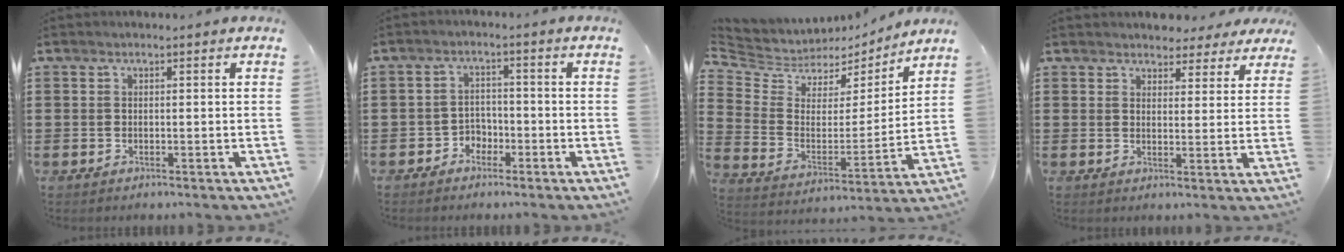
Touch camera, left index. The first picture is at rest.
{"total": 2.7, "force": [-2.0, 1.8, 0.5], "torque": [-0.018, 0.005, -0.045]}
{"total": 5.0, "force": [4.4, 2.4, 0.5], "torque": [-0.047, -0.036, 0.072]}
{"total": 3.8, "force": [3.6, 1.4, 0.2], "torque": [-0.010, -0.006, 0.066]}